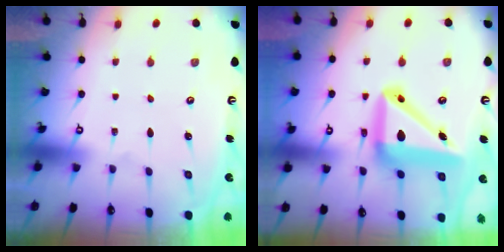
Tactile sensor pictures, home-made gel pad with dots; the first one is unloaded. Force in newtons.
{"total": 16.2, "press": 16.1, "slide": 2.3}